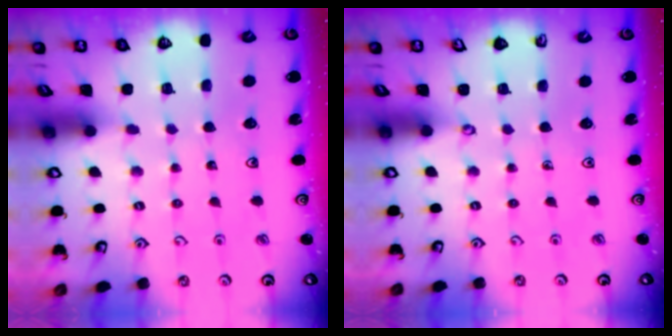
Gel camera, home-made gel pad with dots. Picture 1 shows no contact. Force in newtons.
{"total": 0.0}